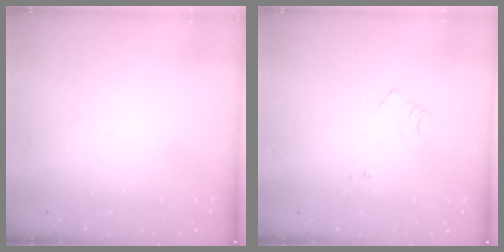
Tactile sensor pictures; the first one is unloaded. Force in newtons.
{"total": 6.2, "press": 6.2, "slide": 0.8}